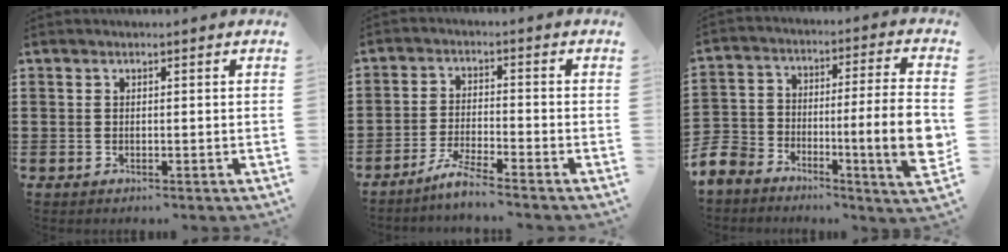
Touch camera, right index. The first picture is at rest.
{"total": 4.2, "force": [-3.8, -0.3, 1.8], "torque": [-0.046, -0.007, -0.076]}
{"total": 13.0, "force": [-6.3, 3.3, 10.8], "torque": [-0.191, 0.003, -0.113]}